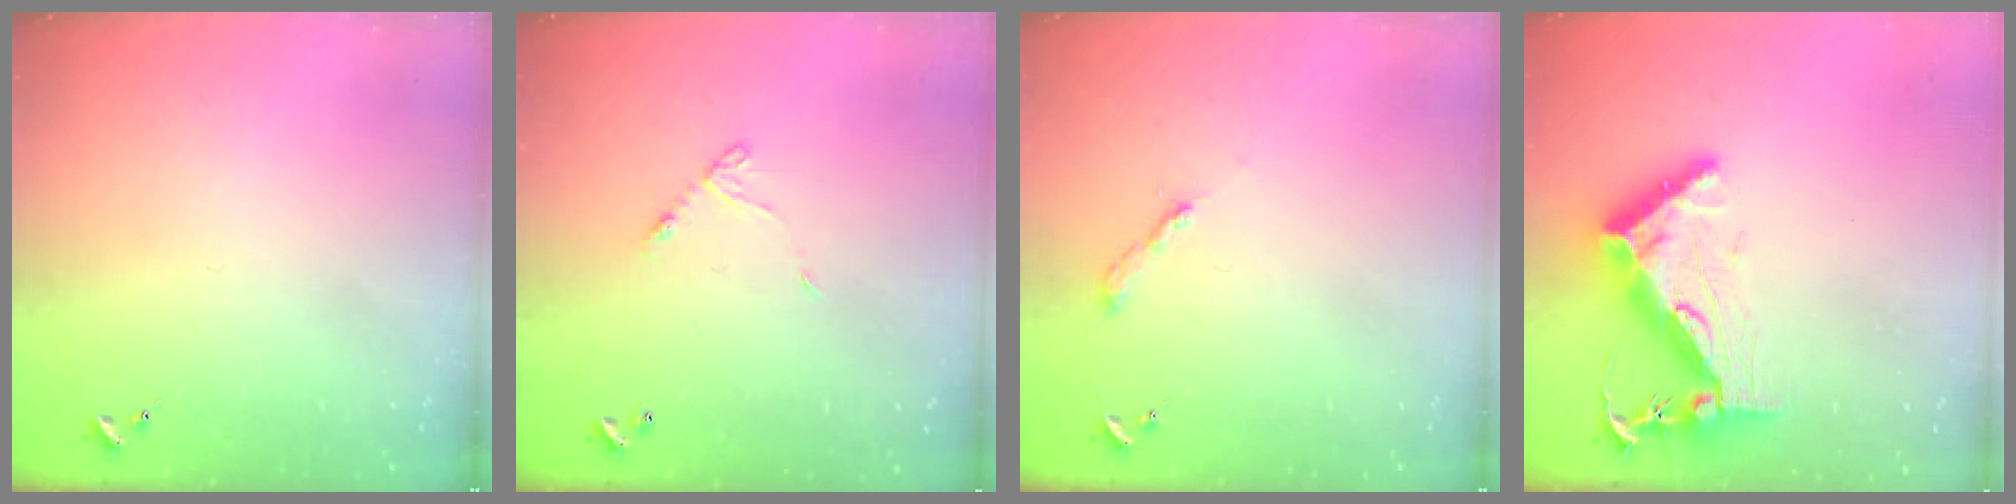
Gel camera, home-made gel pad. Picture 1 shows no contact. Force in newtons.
{"total": 6.2, "press": 6.2, "slide": 0.4}
{"total": 2.0, "press": 2.0, "slide": 0.2}
{"total": 13.5, "press": 13.4, "slide": 1.2}